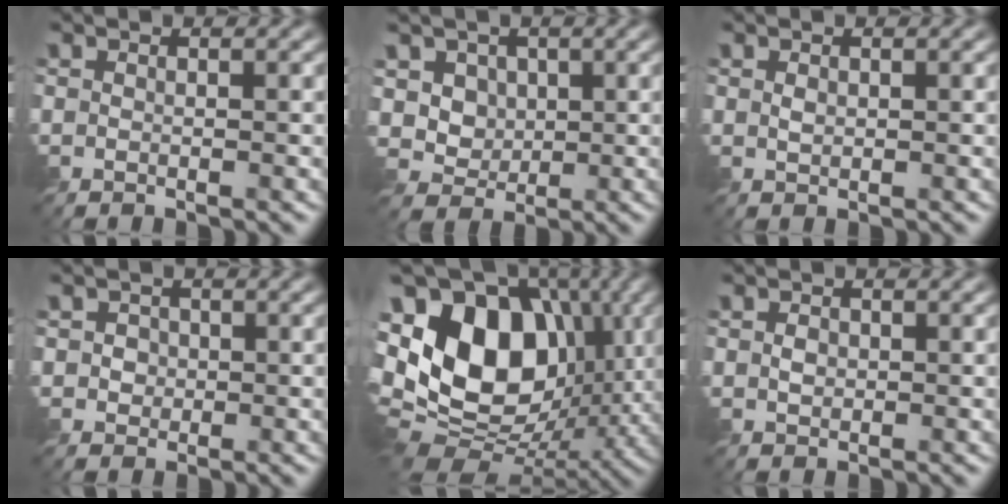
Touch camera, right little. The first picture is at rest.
{"total": 4.3, "force": [1.4, 3.6, 1.9], "torque": [-0.054, -0.004, 0.032]}
{"total": 0.7, "force": [0.1, 0.5, 0.5], "torque": [-0.014, -0.001, 0.003]}
{"total": 2.0, "force": [0.4, 1.8, 0.8], "torque": [-0.019, 0.005, 0.010]}
{"total": 15.5, "force": [1.8, 10.3, 11.4], "torque": [-0.234, 0.006, 0.021]}
{"total": 1.0, "force": [-0.1, 0.8, 0.6], "torque": [-0.013, -0.001, -0.004]}